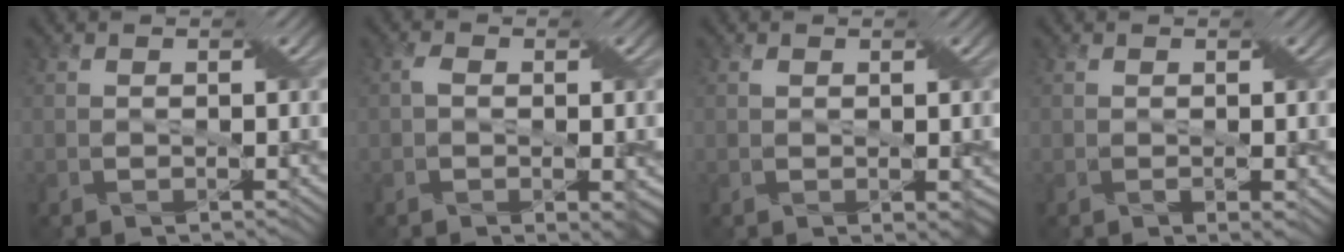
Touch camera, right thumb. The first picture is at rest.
{"total": 4.0, "force": [-0.7, 2.2, 3.3], "torque": [-0.051, -0.003, -0.011]}
{"total": 2.4, "force": [0.2, 1.5, 1.9], "torque": [-0.022, -0.004, 0.009]}
{"total": 1.4, "force": [-0.1, 0.6, 1.2], "torque": [-0.018, -0.005, 0.003]}